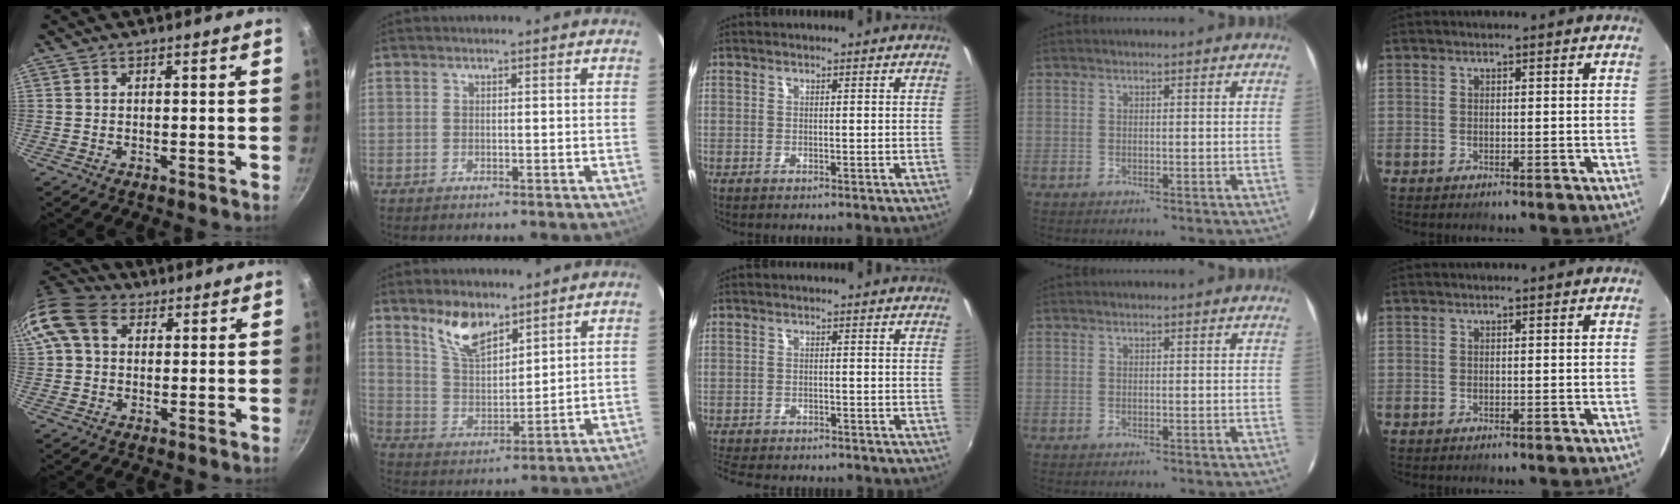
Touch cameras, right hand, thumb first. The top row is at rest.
{"thumb": {"total": 11.7, "force": [3.4, 8.7, 7.1], "torque": [-0.130, 0.021, 0.046]}, "index": {"total": 9.2, "force": [6.6, 3.8, 5.1], "torque": [-0.092, 0.006, 0.133]}, "middle": {"total": 8.6, "force": [-7.6, 2.3, 3.3], "torque": [-0.086, -0.020, -0.118]}}